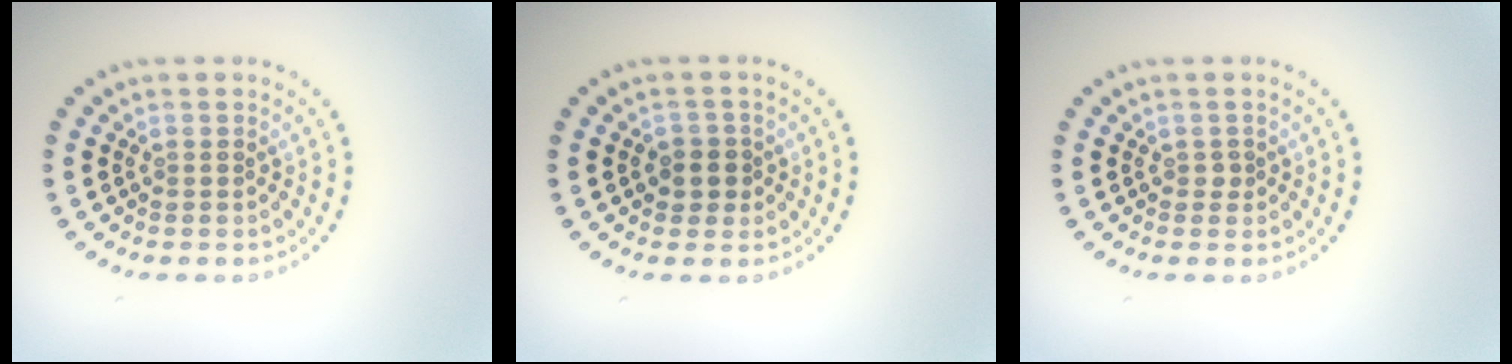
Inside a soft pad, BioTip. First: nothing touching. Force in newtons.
{"total": 2.0, "press": 1.9, "slide": 0.8}
{"total": 0.6, "press": 0.5, "slide": 0.3}